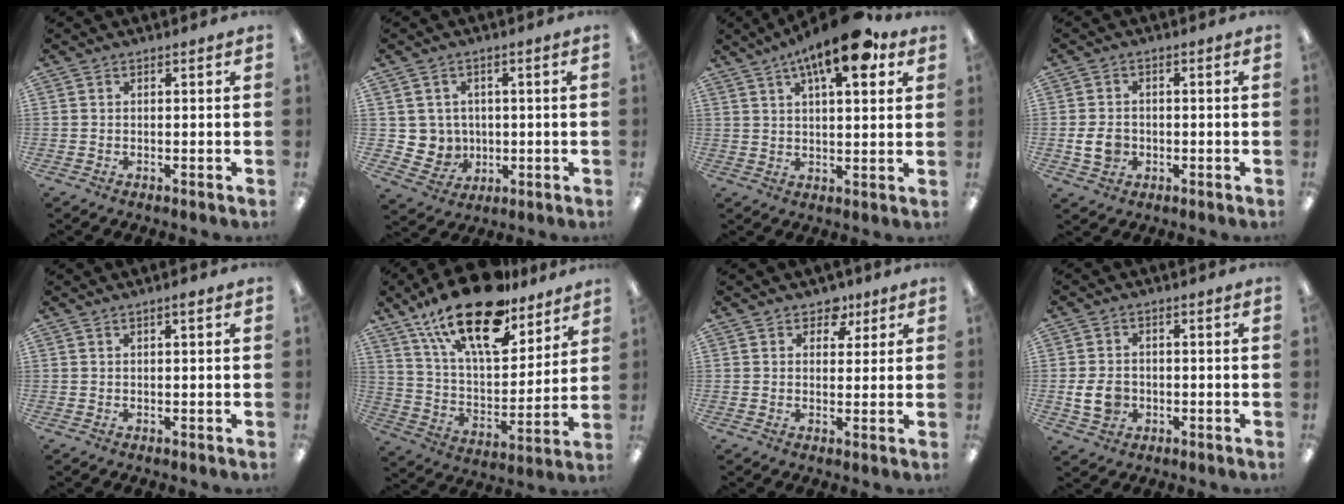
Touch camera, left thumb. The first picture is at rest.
{"total": 5.5, "force": [1.8, 5.2, -0.3], "torque": [-0.012, -0.005, 0.040]}
{"total": 14.6, "force": [8.2, 5.3, 10.9], "torque": [-0.156, -0.031, 0.131]}
{"total": 5.4, "force": [-0.9, 4.2, 3.2], "torque": [-0.060, 0.002, -0.017]}
{"total": 1.4, "force": [0.8, 0.2, 1.1], "torque": [-0.023, 0.002, 0.013]}
{"total": 24.5, "force": [17.2, 9.6, 14.5], "torque": [-0.256, -0.099, 0.296]}
{"total": 5.8, "force": [3.6, 4.1, 1.9], "torque": [-0.011, -0.017, 0.060]}
{"total": 6.4, "force": [-1.0, 4.9, 3.9], "torque": [-0.077, 0.002, -0.018]}